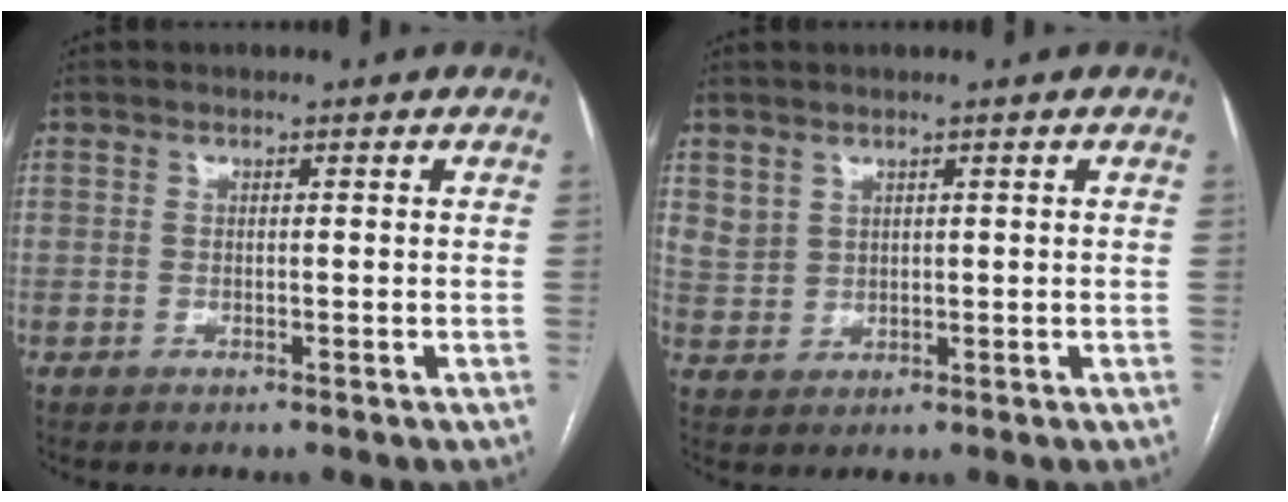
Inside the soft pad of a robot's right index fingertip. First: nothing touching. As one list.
[{"total": 3.1, "force": [2.0, 2.3, 0.7], "torque": [-0.013, 0.000, 0.047]}]